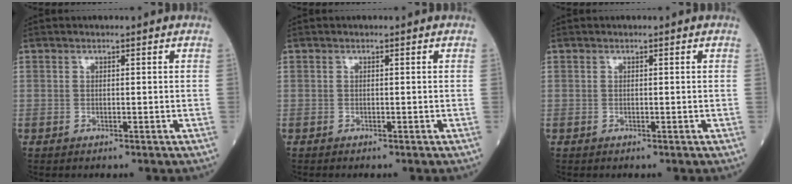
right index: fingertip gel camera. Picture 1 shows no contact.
{"total": 0.0}
{"total": 0.0}